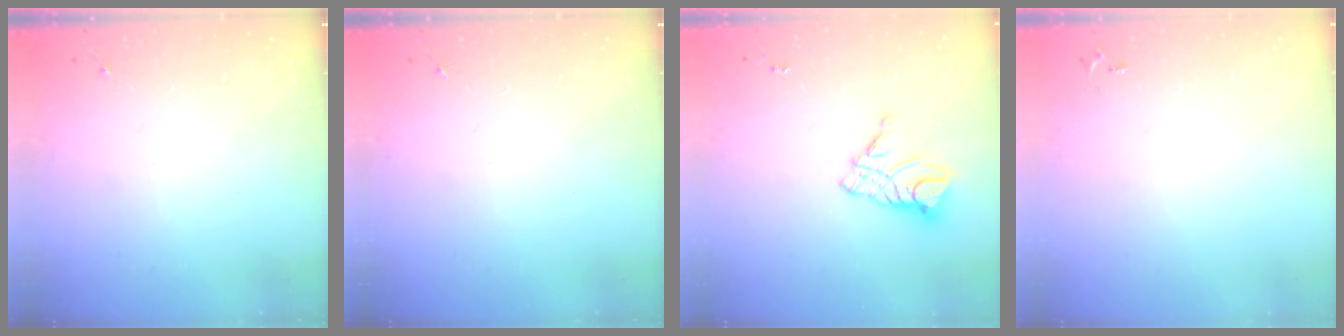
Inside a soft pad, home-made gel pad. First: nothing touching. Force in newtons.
{"total": 0.0}
{"total": 10.8, "press": 10.7, "slide": 0.7}
{"total": 2.6, "press": 2.6, "slide": 0.4}